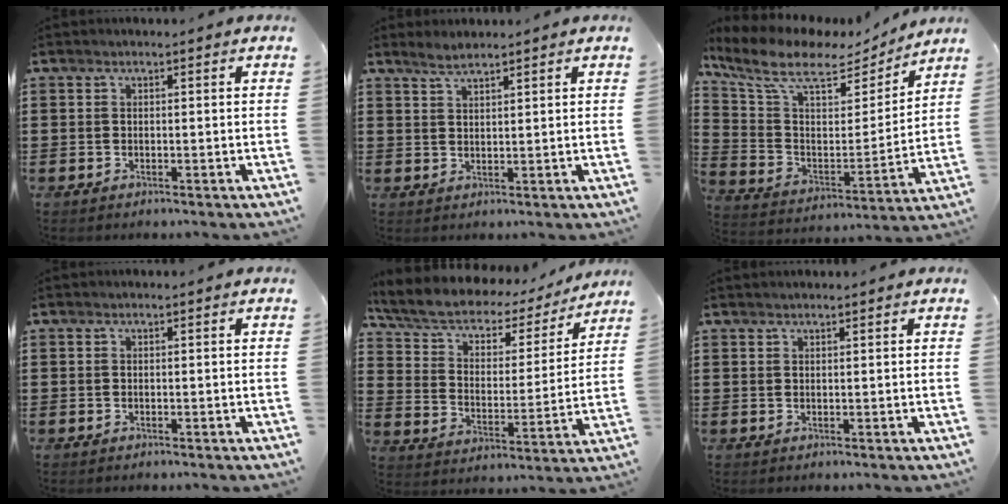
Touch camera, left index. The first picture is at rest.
{"total": 2.4, "force": [2.0, 0.4, 1.2], "torque": [-0.029, 0.003, 0.038]}
{"total": 9.8, "force": [7.4, 3.2, 5.5], "torque": [-0.141, -0.040, 0.125]}
{"total": 0.0}
{"total": 5.5, "force": [4.1, 2.7, 2.6], "torque": [-0.071, -0.029, 0.066]}
{"total": 0.8, "force": [0.7, 0.0, 0.2], "torque": [-0.005, -0.001, 0.015]}